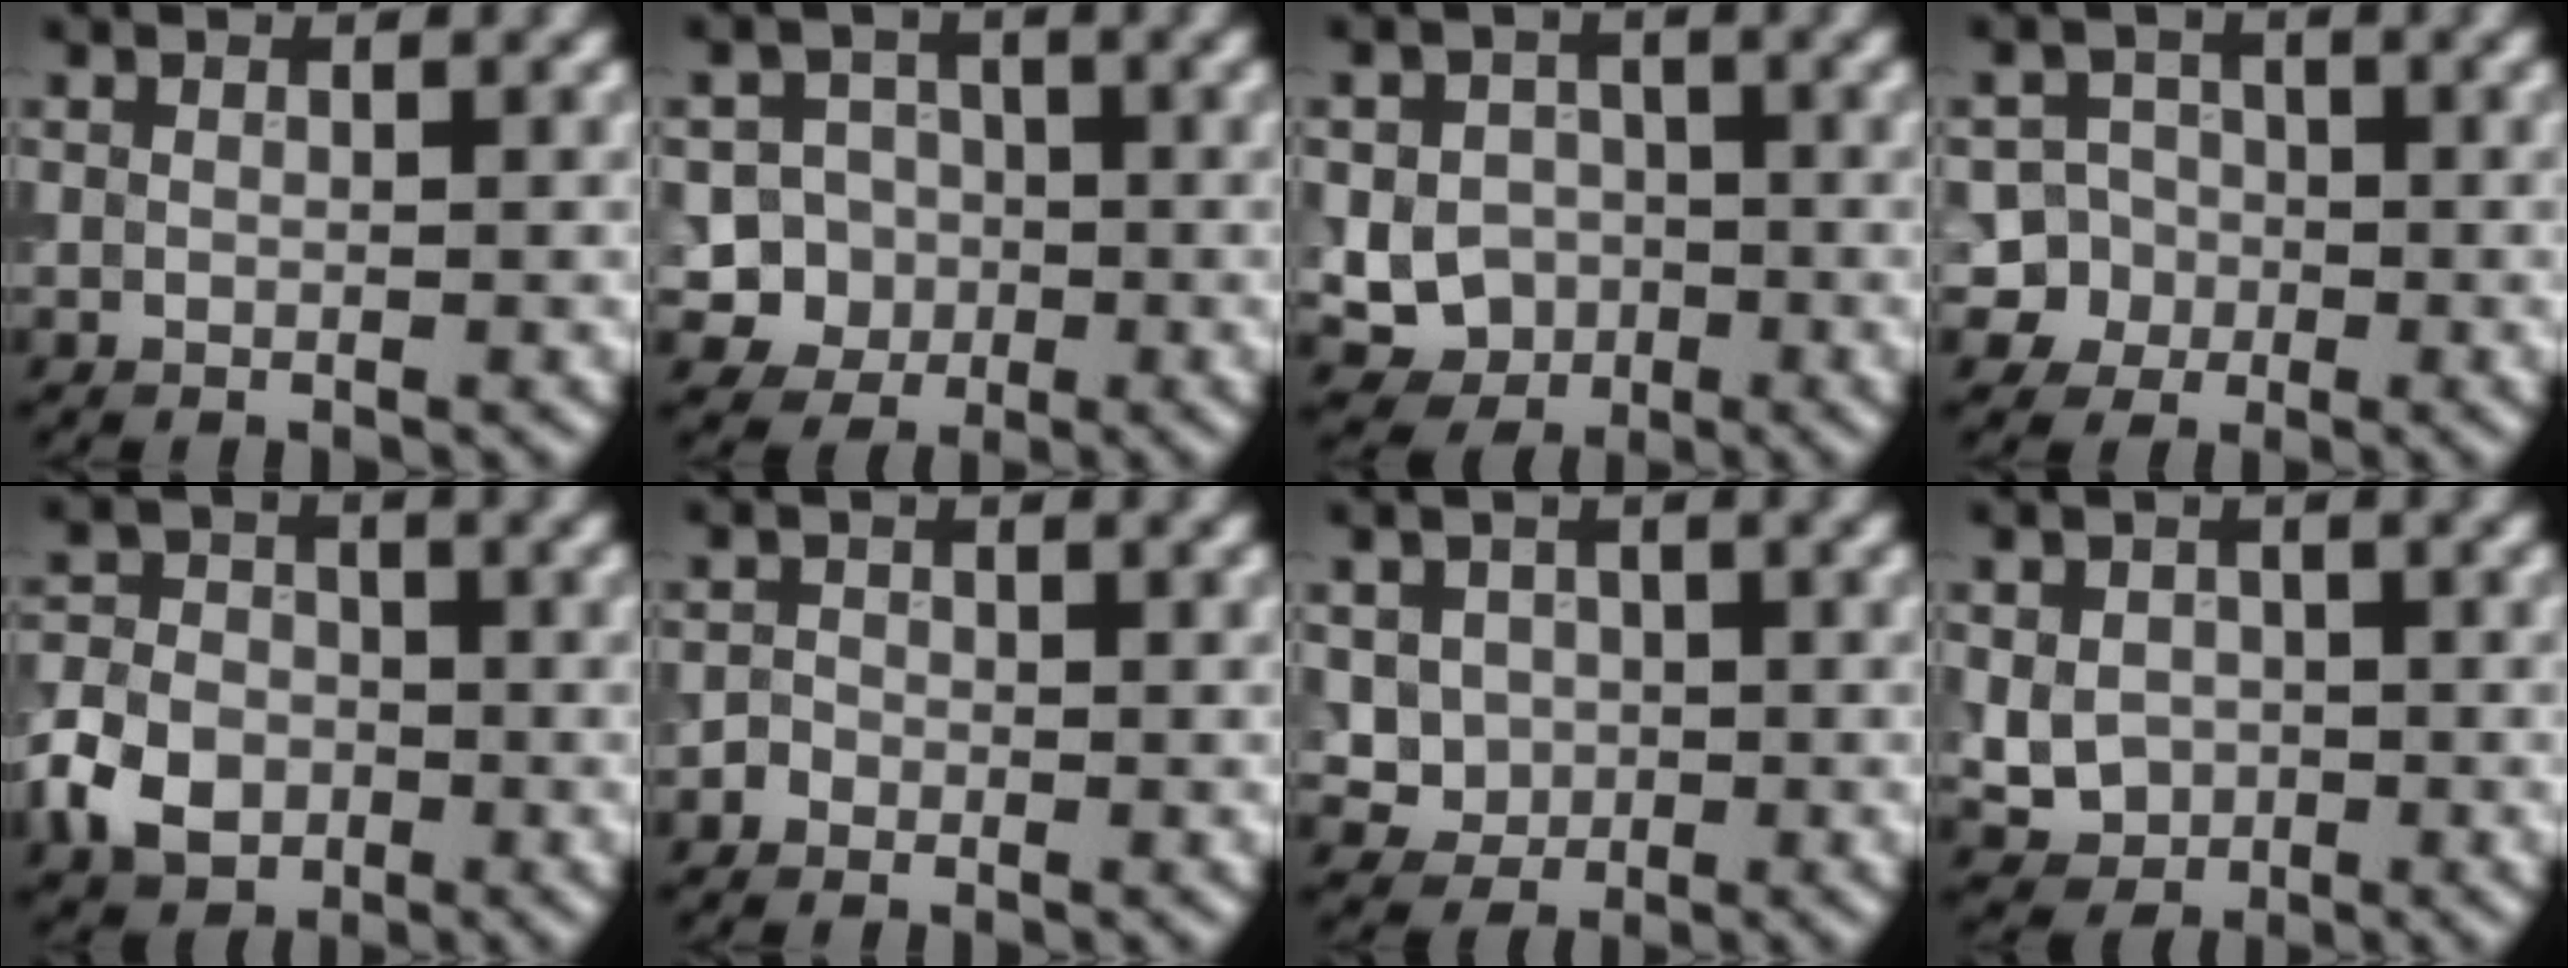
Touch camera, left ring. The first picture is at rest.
{"total": 6.3, "force": [-1.5, 6.0, 1.3], "torque": [-0.002, 0.014, -0.051]}
{"total": 5.1, "force": [-1.1, 4.6, 2.0], "torque": [-0.009, -0.006, -0.039]}
{"total": 6.2, "force": [-1.8, 5.9, 0.8], "torque": [0.006, 0.012, -0.057]}
{"total": 5.7, "force": [-2.4, 4.3, 2.8], "torque": [-0.058, 0.001, -0.057]}
{"total": 0.9, "force": [-0.5, 0.7, 0.1], "torque": [0.004, 0.002, -0.012]}
{"total": 3.3, "force": [0.3, 3.1, 1.1], "torque": [-0.013, -0.005, 0.008]}
{"total": 3.5, "force": [-0.4, 3.1, 1.7], "torque": [-0.028, -0.003, -0.009]}